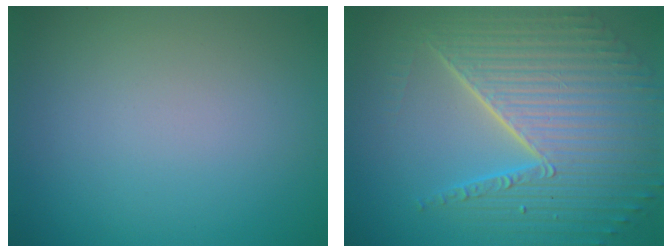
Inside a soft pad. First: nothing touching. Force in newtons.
{"total": 10.1, "press": 6.5, "slide": 7.7}